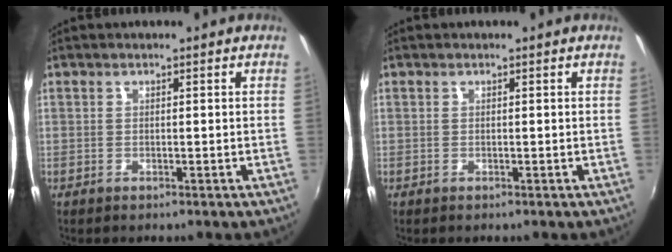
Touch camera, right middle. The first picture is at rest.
{"total": 0.0}